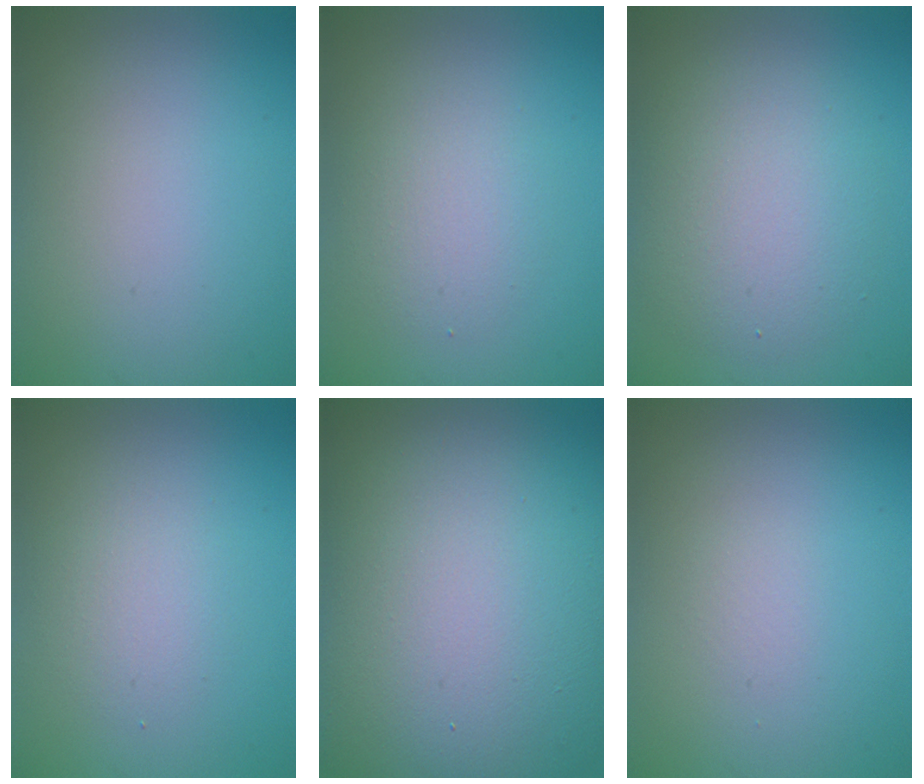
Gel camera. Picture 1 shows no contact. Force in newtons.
{"total": 2.6, "press": 2.6, "slide": 0.1}
{"total": 5.2, "press": 5.2, "slide": 0.2}
{"total": 2.2, "press": 2.2, "slide": 0.1}
{"total": 22.1, "press": 22.1, "slide": 1.2}
{"total": 0.6, "press": 0.6, "slide": 0.0}